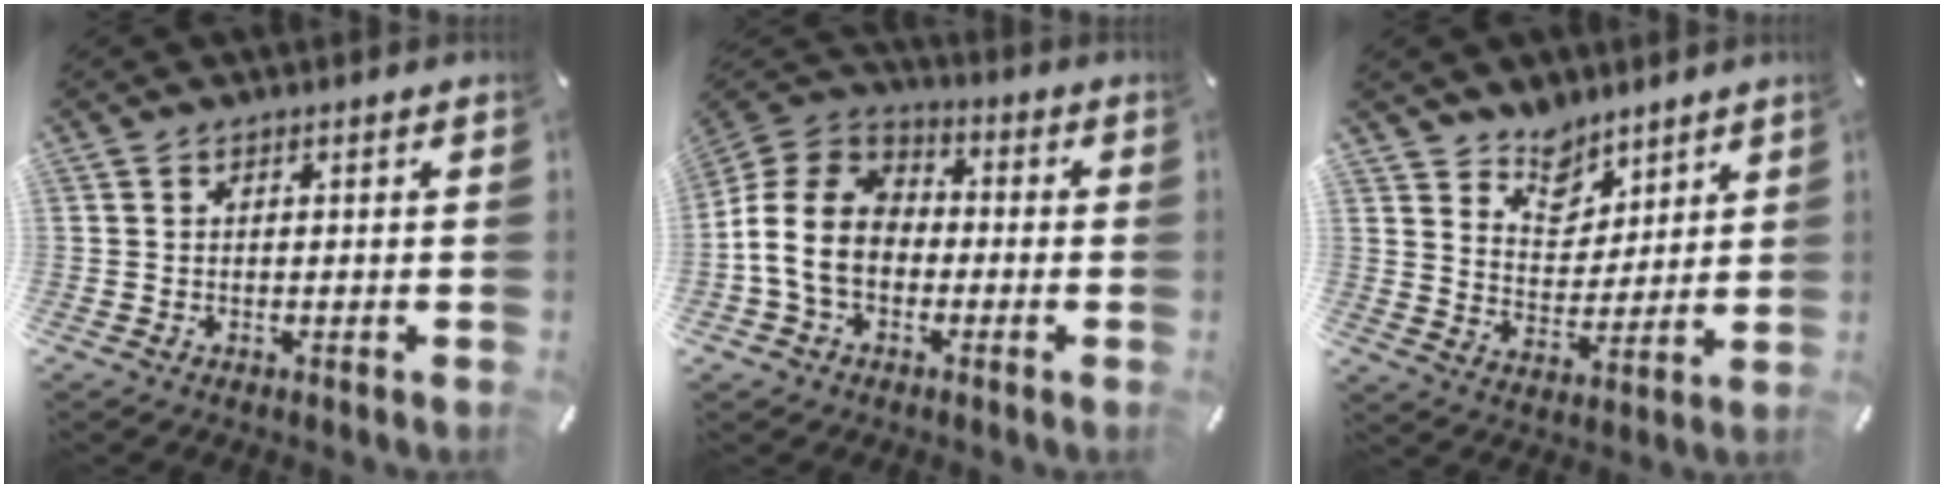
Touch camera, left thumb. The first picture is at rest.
{"total": 11.8, "force": [-2.7, 9.2, 6.9], "torque": [-0.158, 0.024, -0.050]}
{"total": 8.8, "force": [6.9, 5.5, 0.1], "torque": [-0.014, -0.063, 0.131]}